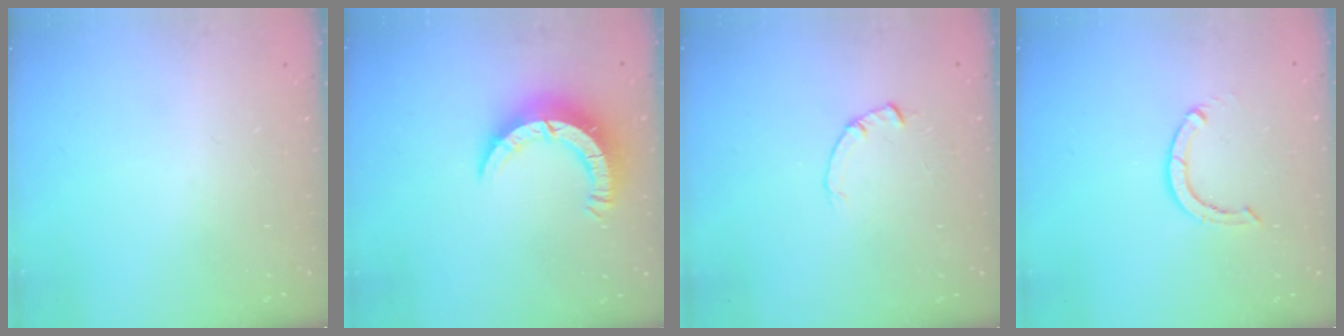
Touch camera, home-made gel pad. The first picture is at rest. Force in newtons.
{"total": 8.2, "press": 8.2, "slide": 0.9}
{"total": 1.8, "press": 1.7, "slide": 0.3}
{"total": 3.7, "press": 3.6, "slide": 0.4}